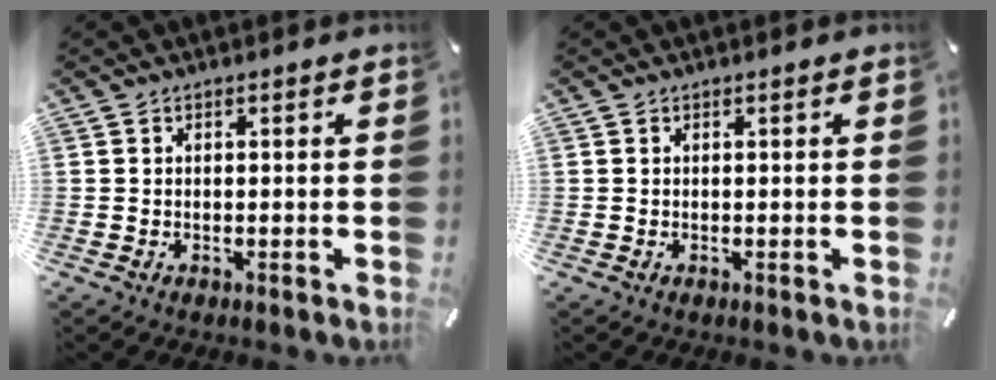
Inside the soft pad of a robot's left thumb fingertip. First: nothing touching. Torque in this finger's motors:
{"motor_torque": [0.00, 0.00, 0.00, -0.09, 0.00]}